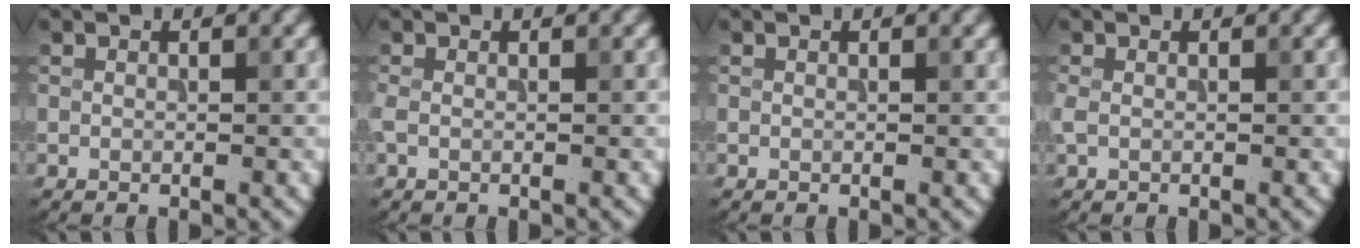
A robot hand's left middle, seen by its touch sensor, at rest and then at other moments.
{"total": 0.8, "force": [-0.2, 0.4, 0.7], "torque": [-0.021, -0.002, -0.006]}
{"total": 0.0}
{"total": 0.8, "force": [-0.1, 0.4, 0.7], "torque": [-0.021, -0.001, -0.002]}